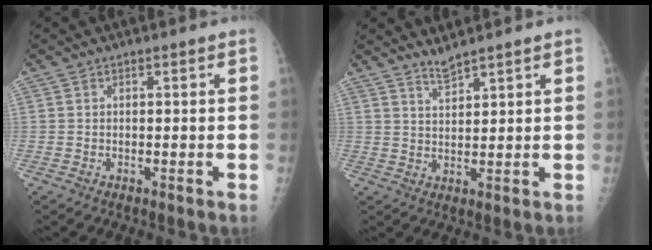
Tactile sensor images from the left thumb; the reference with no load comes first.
{"total": 3.0, "force": [2.9, -0.2, 1.0], "torque": [-0.017, -0.023, 0.060]}